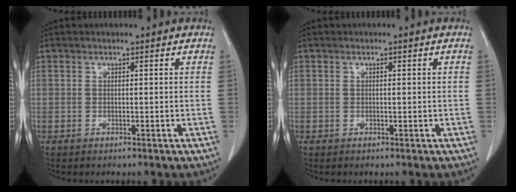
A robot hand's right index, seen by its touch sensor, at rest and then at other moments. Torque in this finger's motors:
{"motor_torque": [-0.12, 0.05, -0.02, -0.01]}